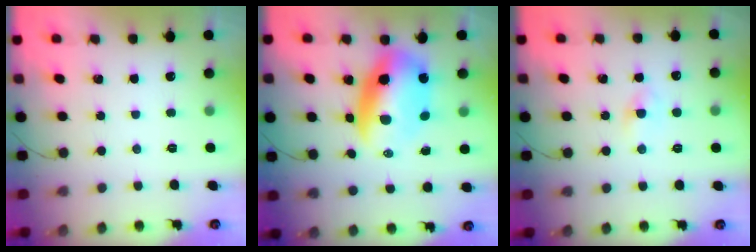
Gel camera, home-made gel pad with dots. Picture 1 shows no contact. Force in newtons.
{"total": 12.2, "press": 11.8, "slide": 3.0}
{"total": 2.1, "press": 1.8, "slide": 1.0}